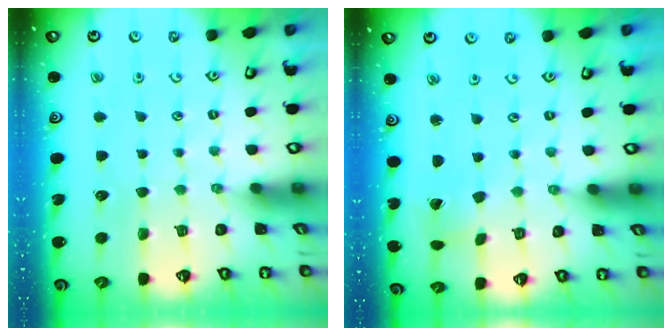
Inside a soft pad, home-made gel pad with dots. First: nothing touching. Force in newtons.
{"total": 1.2, "press": 1.2, "slide": 0.1}